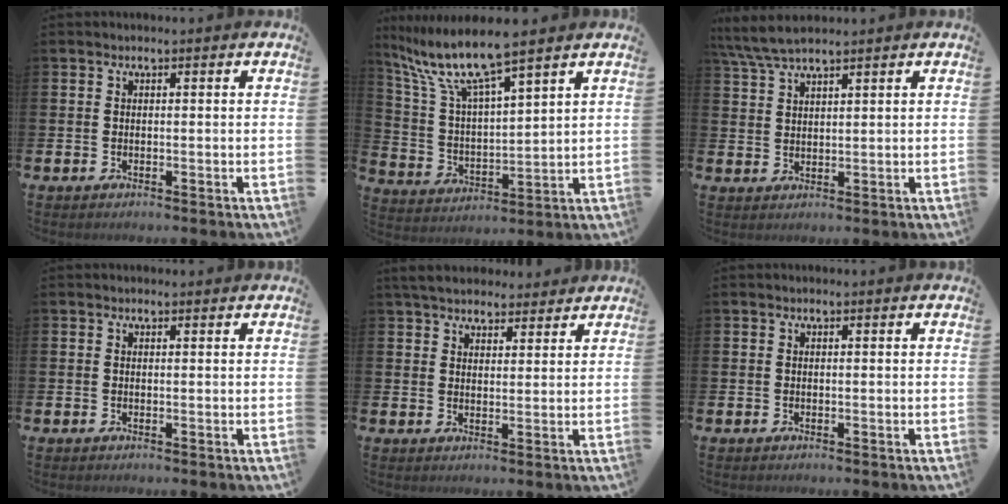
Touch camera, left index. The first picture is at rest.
{"total": 9.6, "force": [8.2, 1.2, 4.9], "torque": [-0.129, -0.039, 0.140]}
{"total": 5.1, "force": [4.5, 0.6, 2.3], "torque": [-0.059, -0.008, 0.084]}
{"total": 0.6, "force": [0.6, 0.2, 0.1], "torque": [0.011, -0.004, 0.008]}
{"total": 5.1, "force": [4.8, 1.5, 0.7], "torque": [-0.034, -0.017, 0.091]}
{"total": 0.0}